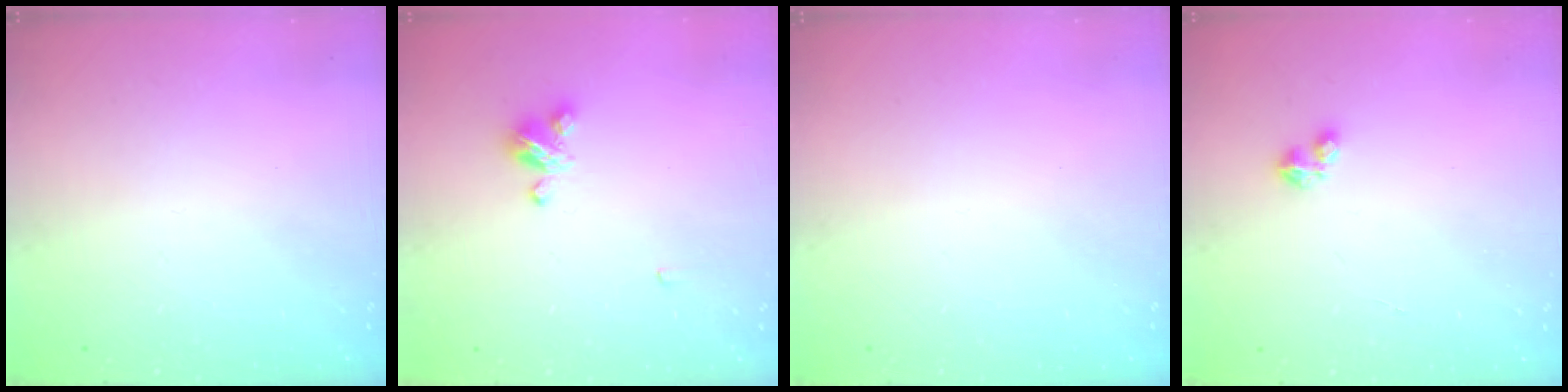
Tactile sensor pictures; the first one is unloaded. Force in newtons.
{"total": 5.1, "press": 5.0, "slide": 0.5}
{"total": 0.0}
{"total": 1.9, "press": 1.9, "slide": 0.4}